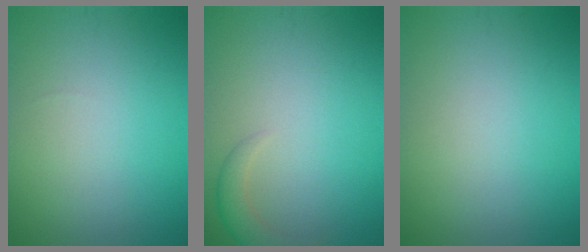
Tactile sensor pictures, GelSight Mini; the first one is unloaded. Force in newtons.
{"total": 2.0, "press": 2.0, "slide": 0.1}
{"total": 0.0}